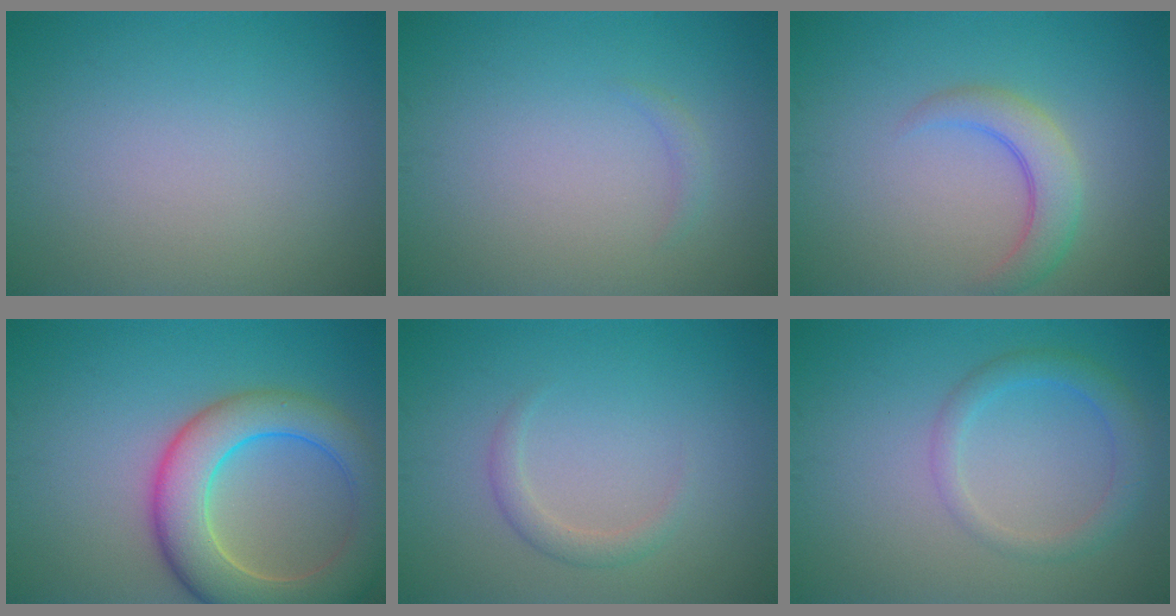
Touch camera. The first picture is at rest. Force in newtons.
{"total": 0.7, "press": 0.7, "slide": 0.1}
{"total": 3.4, "press": 3.4, "slide": 0.3}
{"total": 8.7, "press": 8.7, "slide": 0.5}
{"total": 1.6, "press": 1.6, "slide": 0.1}
{"total": 2.7, "press": 2.7, "slide": 0.1}